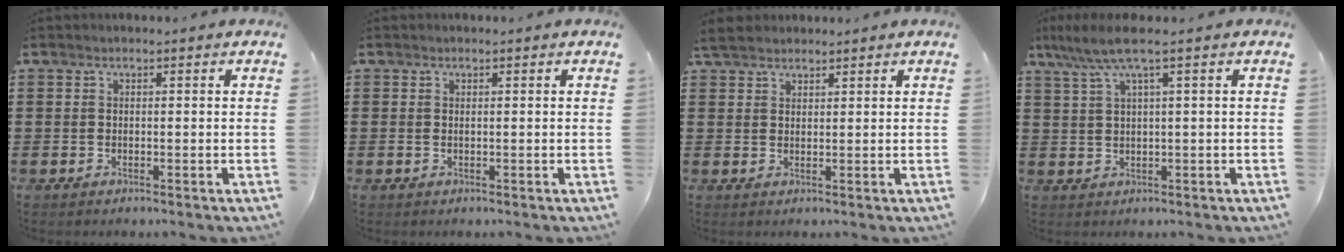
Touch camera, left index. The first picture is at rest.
{"total": 0.0}
{"total": 2.9, "force": [2.7, 1.0, 0.7], "torque": [-0.023, 0.003, 0.052]}
{"total": 4.7, "force": [2.1, 0.2, 4.2], "torque": [-0.094, -0.003, 0.033]}